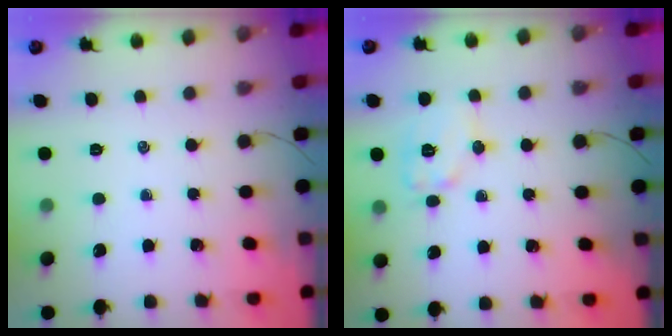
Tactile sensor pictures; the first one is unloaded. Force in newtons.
{"total": 9.0, "press": 9.0, "slide": 0.2}